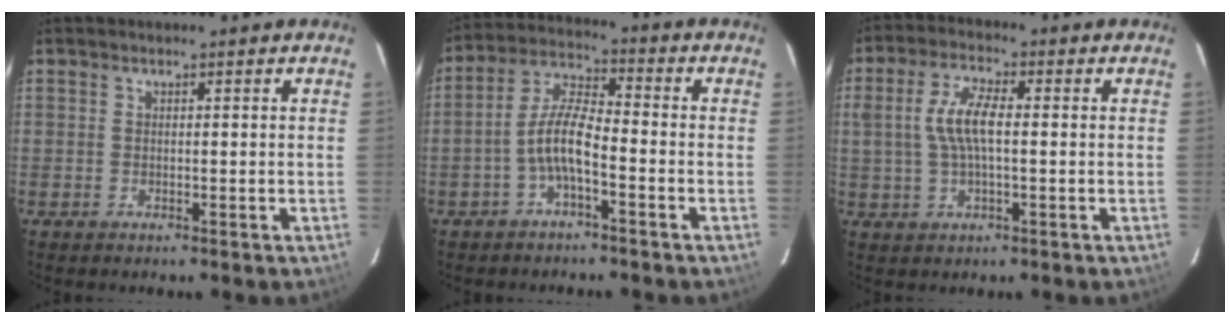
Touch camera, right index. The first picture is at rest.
{"total": 7.0, "force": [-3.0, 1.9, 6.1], "torque": [-0.132, 0.016, -0.058]}
{"total": 7.2, "force": [0.2, 2.8, 6.7], "torque": [-0.131, 0.010, 0.007]}